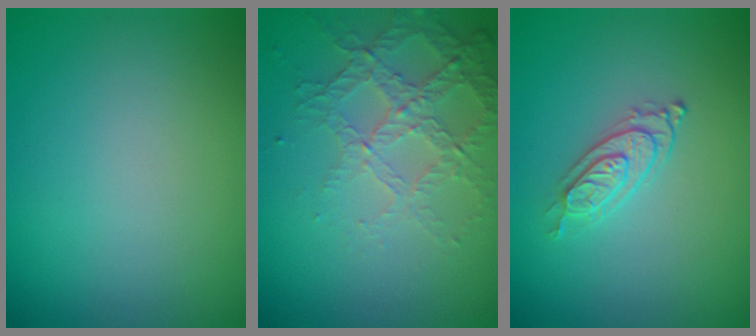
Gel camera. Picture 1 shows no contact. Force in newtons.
{"total": 4.0, "press": 3.0, "slide": 2.8}
{"total": 2.3, "press": 2.1, "slide": 0.9}